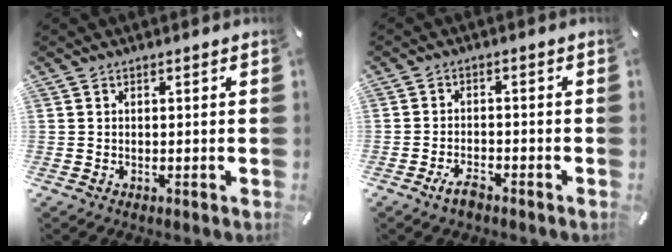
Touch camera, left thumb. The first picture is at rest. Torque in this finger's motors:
{"motor_torque": [-0.25, 0.28, 0.00, 0.01, 0.00]}